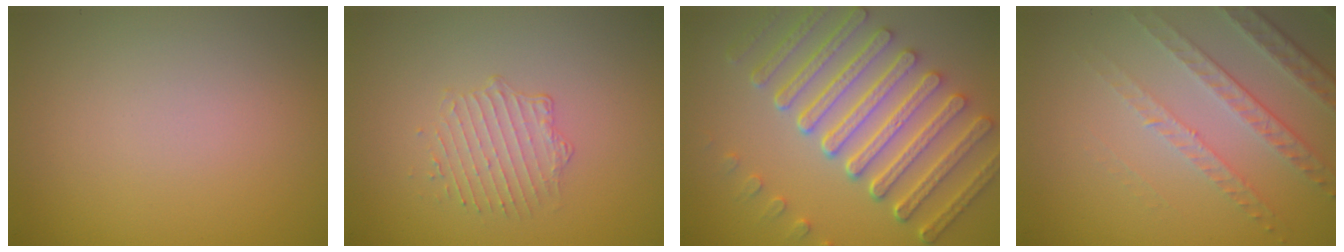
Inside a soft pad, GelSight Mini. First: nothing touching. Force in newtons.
{"total": 1.7, "press": 1.1, "slide": 1.3}
{"total": 8.3, "press": 6.3, "slide": 5.4}
{"total": 4.8, "press": 3.4, "slide": 3.3}